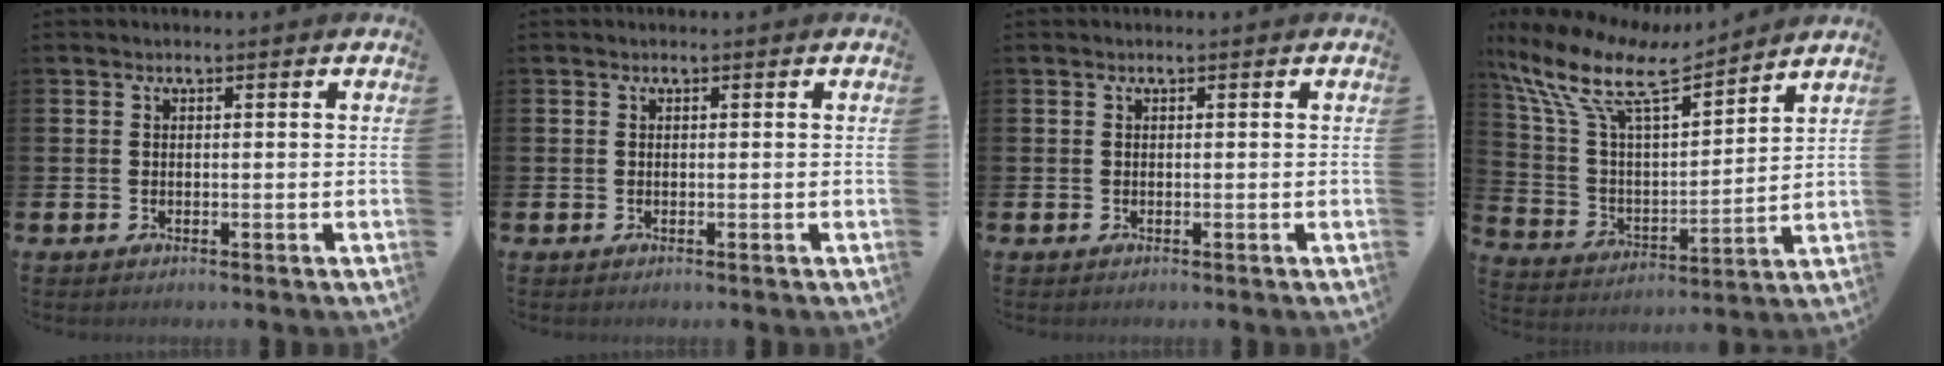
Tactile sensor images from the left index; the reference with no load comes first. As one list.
[{"total": 0.0}, {"total": 0.0}, {"total": 11.3, "force": [9.2, 3.2, 5.6], "torque": [-0.150, -0.054, 0.161]}]